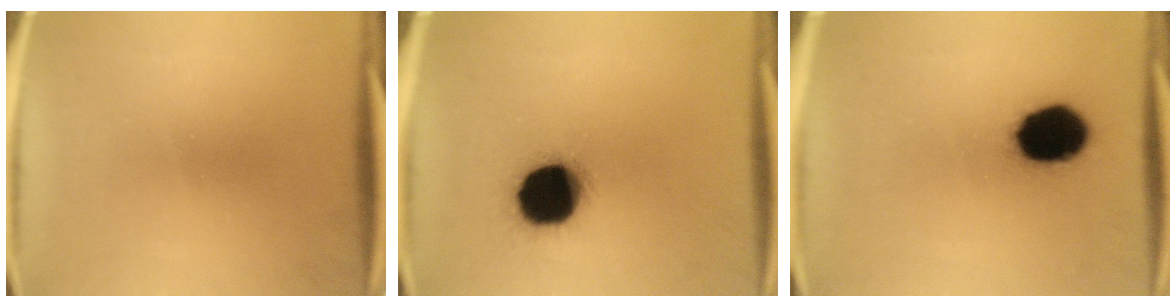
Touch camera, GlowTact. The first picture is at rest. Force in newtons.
{"total": 18.5}
{"total": 15.9}